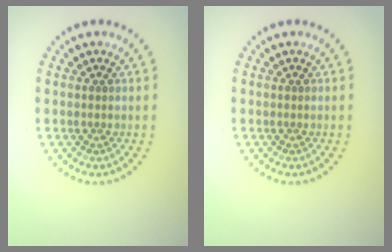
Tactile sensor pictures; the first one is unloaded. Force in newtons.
{"total": 0.0}